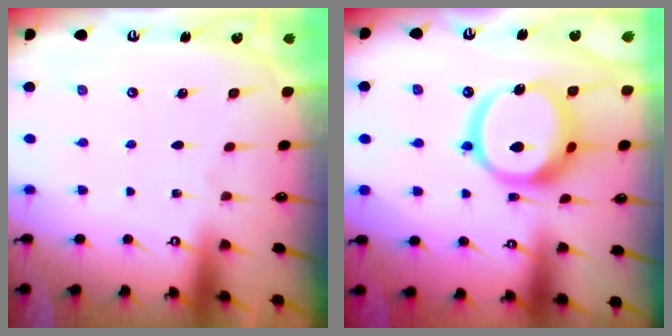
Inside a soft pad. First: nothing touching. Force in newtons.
{"total": 17.3, "press": 17.1, "slide": 2.2}